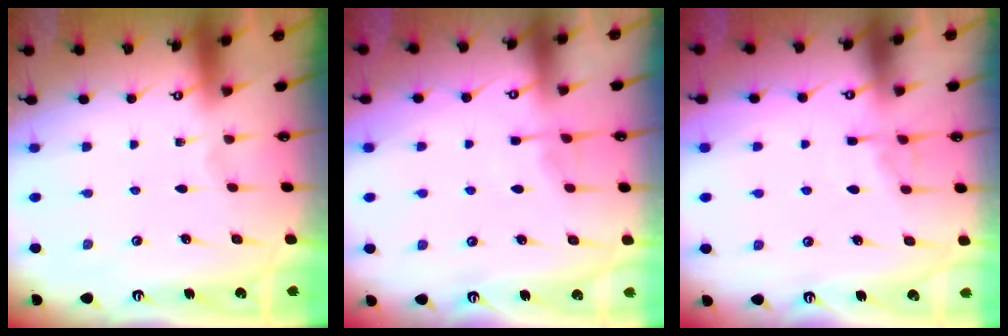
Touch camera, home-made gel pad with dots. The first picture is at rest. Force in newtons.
{"total": 4.1, "press": 4.0, "slide": 0.5}
{"total": 5.1, "press": 5.0, "slide": 0.6}